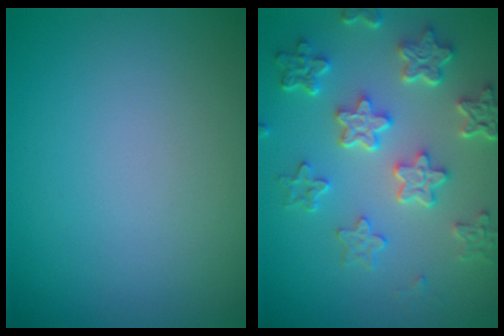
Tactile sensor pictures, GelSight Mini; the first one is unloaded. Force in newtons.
{"total": 6.0, "press": 4.7, "slide": 3.8}